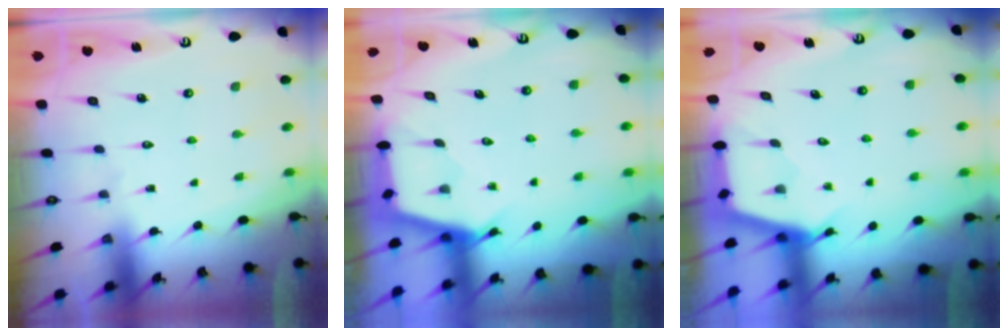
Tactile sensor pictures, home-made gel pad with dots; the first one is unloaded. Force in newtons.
{"total": 2.6, "press": 2.6, "slide": 0.3}
{"total": 2.6, "press": 2.6, "slide": 0.4}